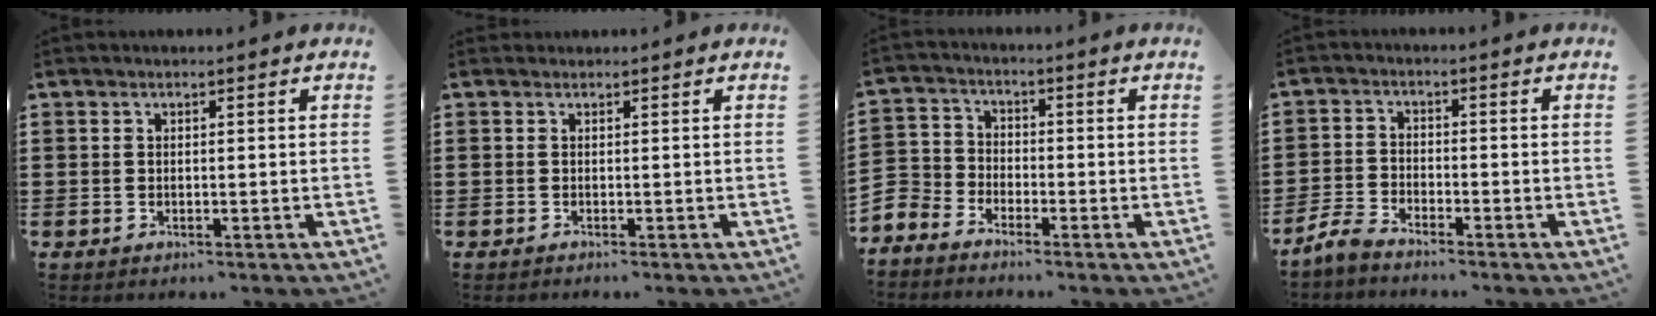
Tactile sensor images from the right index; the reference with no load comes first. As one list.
[{"total": 0.0}, {"total": 3.7, "force": [-3.4, 1.4, 0.0], "torque": [-0.033, -0.009, -0.082]}, {"total": 3.2, "force": [-3.1, 0.3, 0.8], "torque": [-0.038, -0.001, -0.070]}]